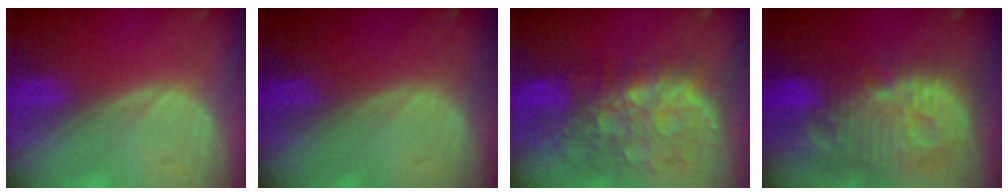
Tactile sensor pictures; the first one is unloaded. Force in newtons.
{"total": 0.0}
{"total": 11.2, "press": 9.7, "slide": 5.5}
{"total": 14.0, "press": 12.2, "slide": 6.8}